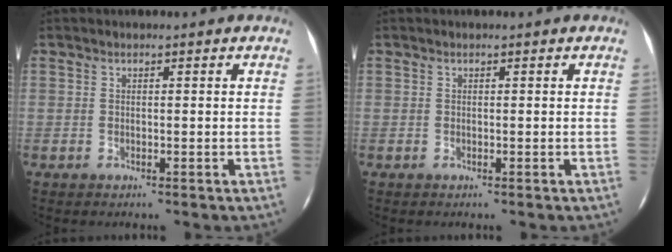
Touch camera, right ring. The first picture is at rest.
{"total": 0.0}